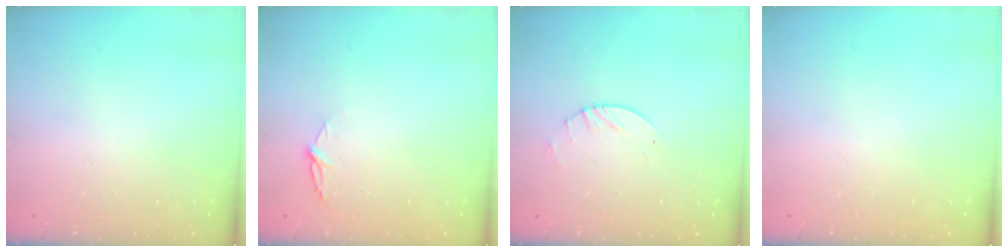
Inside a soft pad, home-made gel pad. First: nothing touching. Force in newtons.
{"total": 4.8, "press": 4.8, "slide": 0.5}
{"total": 2.6, "press": 2.5, "slide": 0.4}
{"total": 0.0}